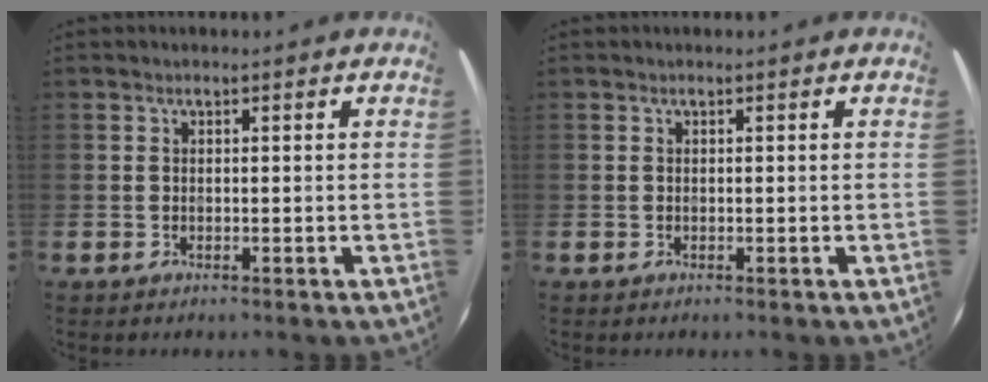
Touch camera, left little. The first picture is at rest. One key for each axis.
{"total": 0.0}